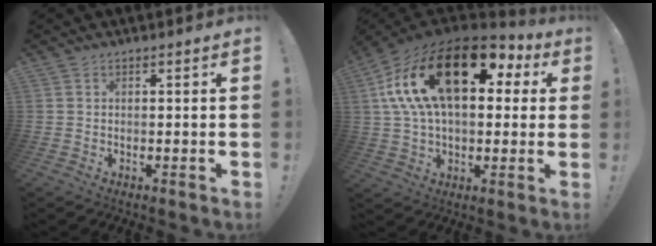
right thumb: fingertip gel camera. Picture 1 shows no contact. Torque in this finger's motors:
{"motor_torque": [1.10, 1.50, 2.69, 0.08, 0.94]}